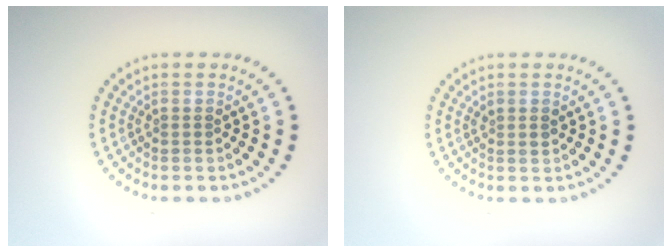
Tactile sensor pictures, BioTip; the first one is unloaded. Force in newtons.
{"total": 0.8, "press": 0.7, "slide": 0.3}